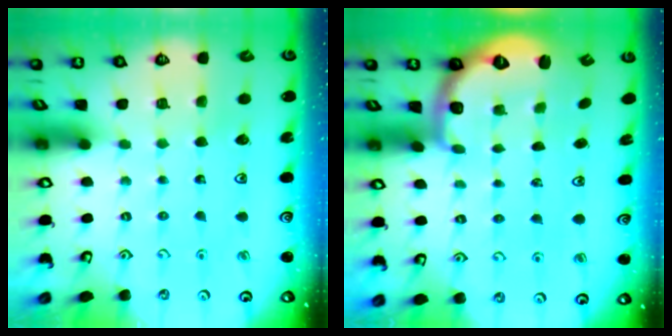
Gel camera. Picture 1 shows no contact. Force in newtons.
{"total": 2.6, "press": 1.6, "slide": 2.1}